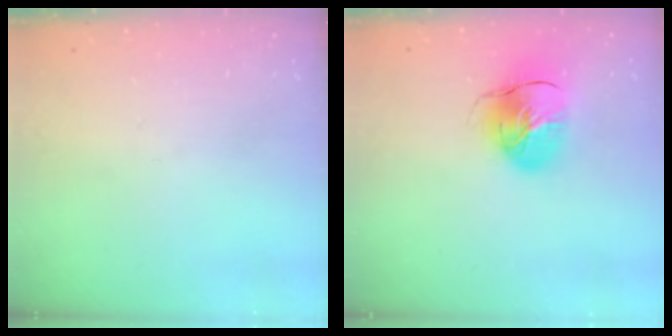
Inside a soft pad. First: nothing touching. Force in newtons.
{"total": 13.3, "press": 13.2, "slide": 2.2}